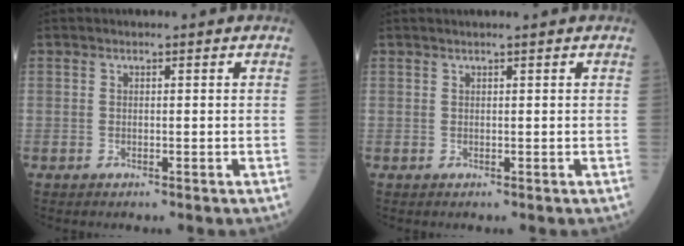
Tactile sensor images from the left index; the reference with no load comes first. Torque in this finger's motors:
{"motor_torque": [0.23, -0.63, -0.02, 0.01]}